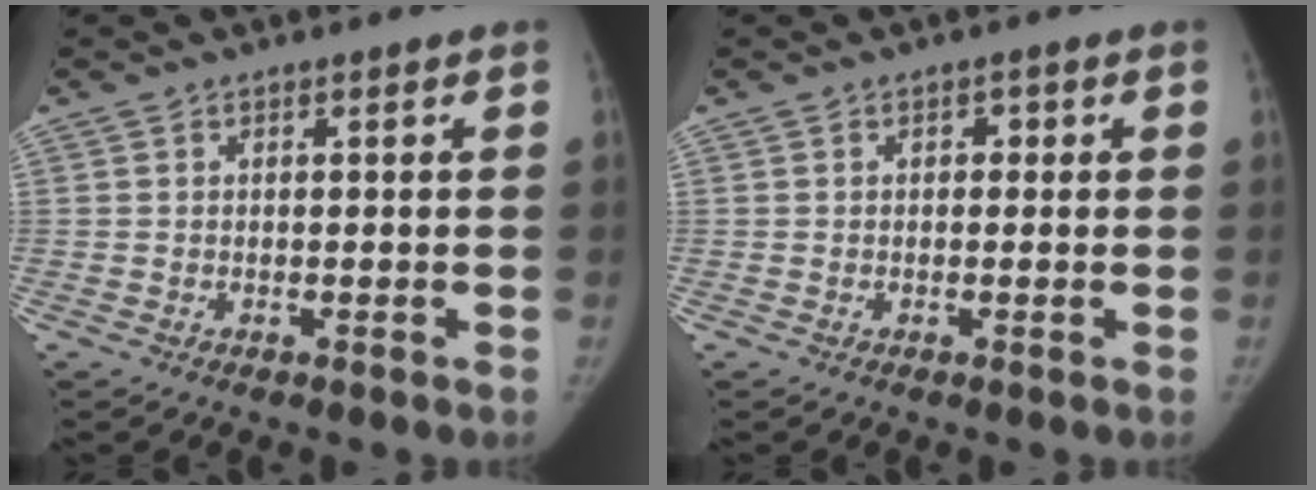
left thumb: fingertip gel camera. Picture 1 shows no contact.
{"total": 1.4, "force": [0.2, 1.1, 0.9], "torque": [0.000, 0.005, -0.002]}